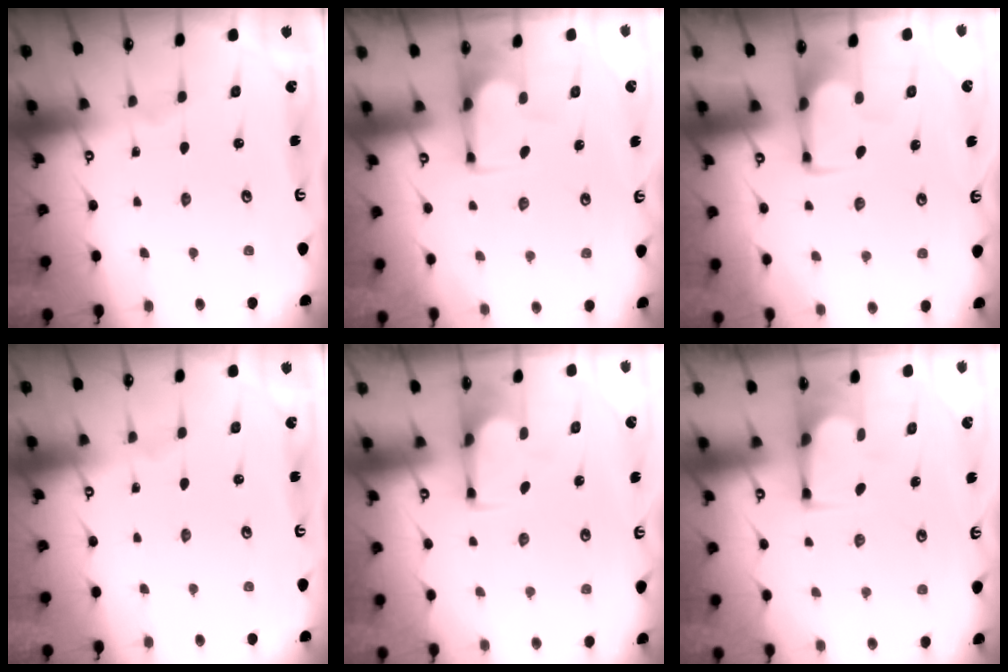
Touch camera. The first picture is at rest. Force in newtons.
{"total": 3.2, "press": 3.2, "slide": 0.5}
{"total": 2.0, "press": 2.0, "slide": 0.4}
{"total": 0.0}
{"total": 2.5, "press": 2.4, "slide": 0.9}
{"total": 1.8, "press": 1.7, "slide": 0.3}